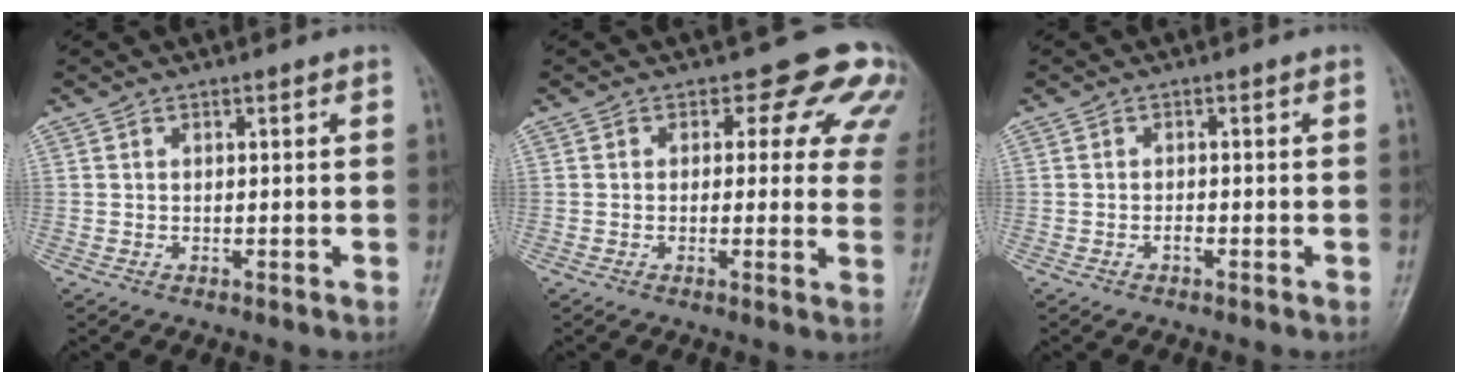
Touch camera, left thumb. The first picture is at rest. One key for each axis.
{"total": 10.5, "fx": 5.8, "fy": 6.4, "fz": 6.0, "tx": -0.010, "ty": -0.016, "tz": 0.041}
{"total": 1.0, "fx": -0.6, "fy": 0.6, "fz": 0.4, "tx": 0.002, "ty": 0.005, "tz": -0.014}